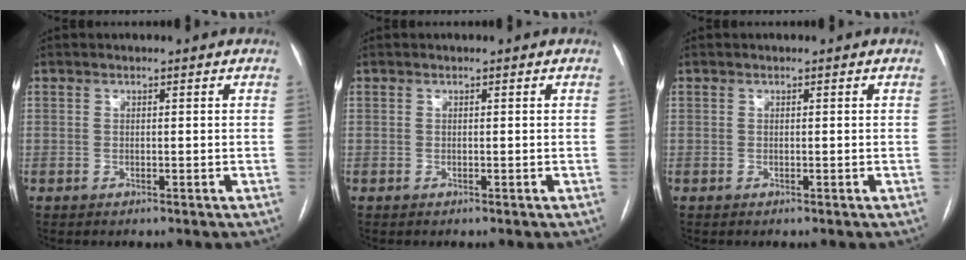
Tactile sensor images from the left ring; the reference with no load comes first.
{"total": 0.0}
{"total": 0.0}